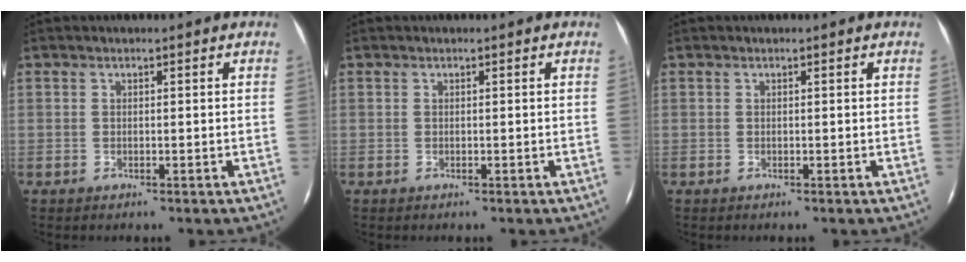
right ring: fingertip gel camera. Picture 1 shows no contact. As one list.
[{"total": 0.0}, {"total": 0.0}]